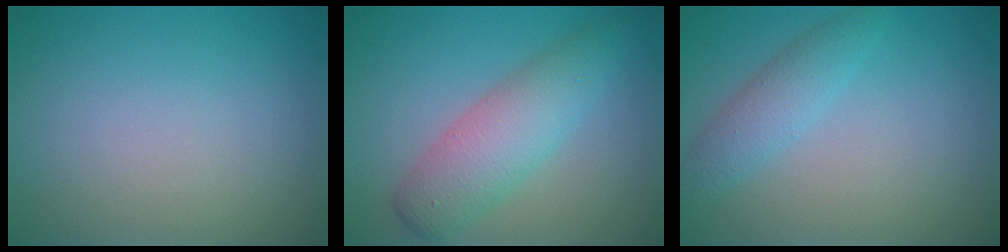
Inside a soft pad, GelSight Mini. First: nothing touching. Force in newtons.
{"total": 4.9, "press": 4.9, "slide": 0.0}
{"total": 2.7, "press": 2.7, "slide": 0.1}